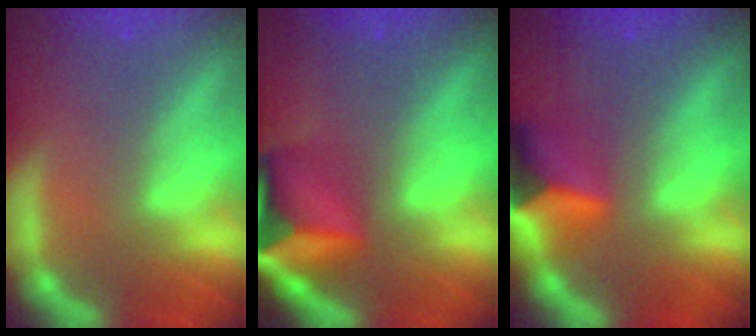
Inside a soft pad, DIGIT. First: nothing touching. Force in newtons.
{"total": 10.0}
{"total": 6.9}